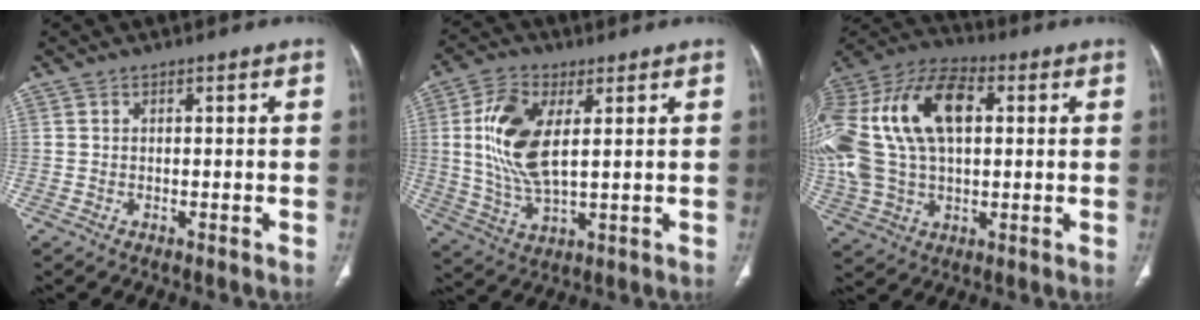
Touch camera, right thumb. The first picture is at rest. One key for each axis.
{"total": 13.3, "fx": 2.7, "fy": 6.2, "fz": 11.4, "tx": -0.236, "ty": -0.010, "tz": 0.058}
{"total": 28.2, "fx": 5.6, "fy": 16.5, "fz": 22.2, "tx": -0.492, "ty": 0.037, "tz": 0.105}